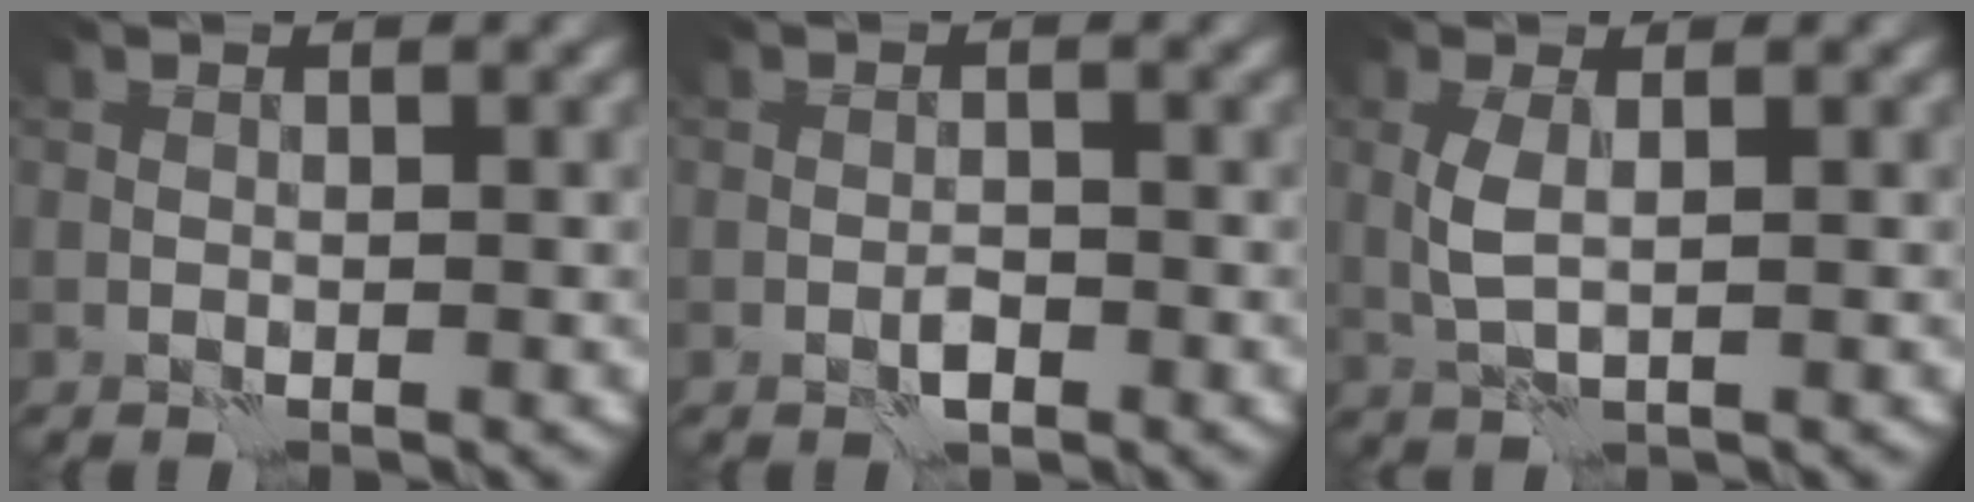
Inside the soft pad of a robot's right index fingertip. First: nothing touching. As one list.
[{"total": 1.1, "force": [-0.7, 0.4, 0.8], "torque": [-0.010, 0.003, -0.013]}, {"total": 1.9, "force": [0.6, 0.5, 1.7], "torque": [-0.047, 0.000, 0.011]}]